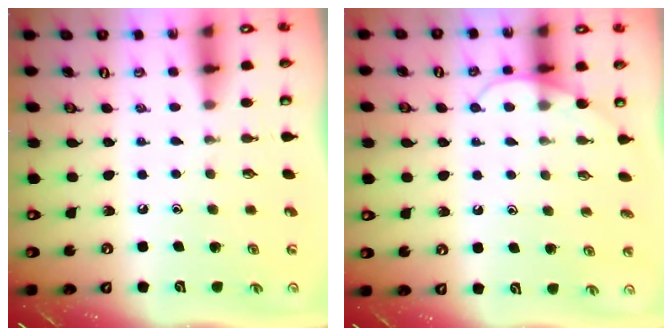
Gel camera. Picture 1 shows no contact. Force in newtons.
{"total": 4.8, "press": 4.8, "slide": 0.4}